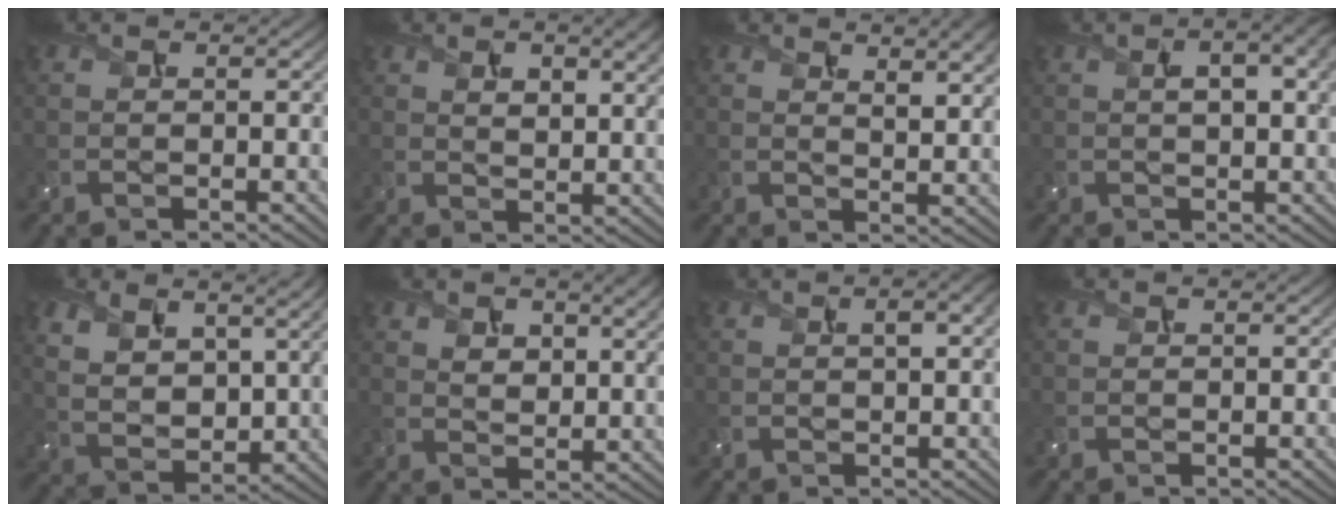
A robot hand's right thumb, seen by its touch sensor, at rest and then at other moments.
{"total": 6.7, "force": [3.0, 3.1, 5.2], "torque": [-0.086, -0.001, 0.054]}
{"total": 5.6, "force": [3.3, 1.9, 4.1], "torque": [-0.064, -0.001, 0.056]}
{"total": 7.3, "force": [2.2, 2.8, 6.4], "torque": [-0.097, 0.015, 0.030]}
{"total": 9.3, "force": [4.5, 4.8, 6.5], "torque": [-0.155, -0.004, 0.087]}
{"total": 6.9, "force": [3.5, 3.5, 4.8], "torque": [-0.084, -0.007, 0.067]}
{"total": 2.5, "force": [0.7, 0.6, 2.3], "torque": [-0.038, 0.006, 0.012]}
{"total": 0.0}